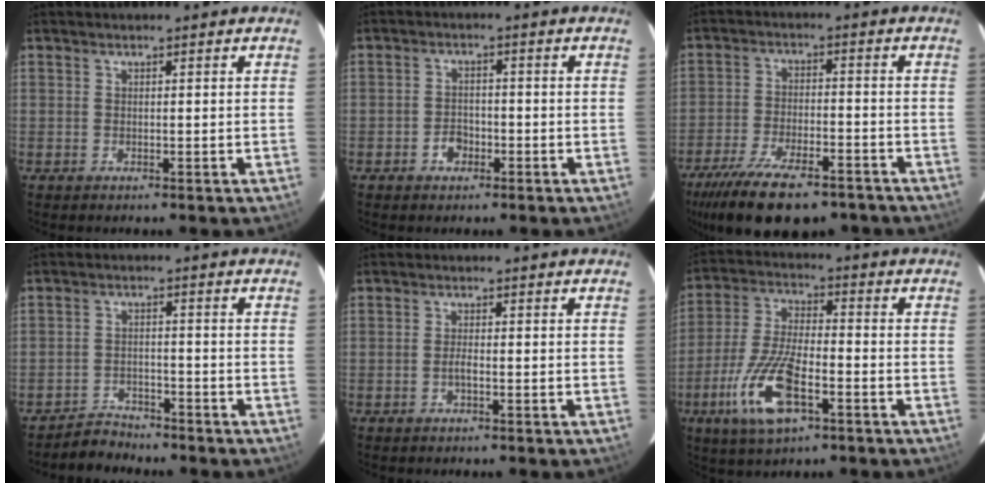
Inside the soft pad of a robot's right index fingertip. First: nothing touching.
{"total": 3.2, "force": [-1.8, 2.3, 1.4], "torque": [-0.028, 0.008, -0.028]}
{"total": 18.4, "force": [-13.8, 6.5, 10.5], "torque": [-0.216, -0.038, -0.215]}
{"total": 4.2, "force": [-4.0, 1.4, -0.2], "torque": [-0.008, 0.011, -0.069]}
{"total": 1.3, "force": [-0.6, 0.2, 1.1], "torque": [-0.024, 0.002, -0.012]}
{"total": 14.1, "force": [-6.3, 5.0, 11.5], "torque": [-0.250, -0.012, -0.121]}